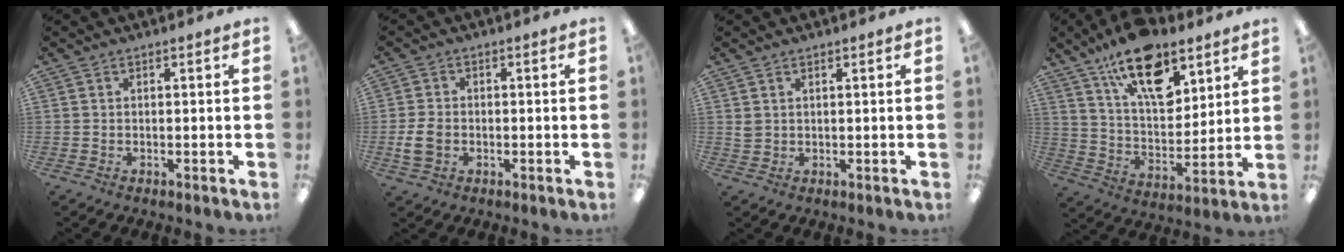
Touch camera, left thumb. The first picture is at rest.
{"total": 4.7, "force": [-1.2, 3.5, 2.9], "torque": [-0.068, -0.001, -0.023]}
{"total": 1.4, "force": [0.8, 1.0, 0.6], "torque": [-0.013, 0.002, 0.014]}
{"total": 18.7, "force": [11.8, 9.1, 11.3], "torque": [-0.179, -0.055, 0.203]}